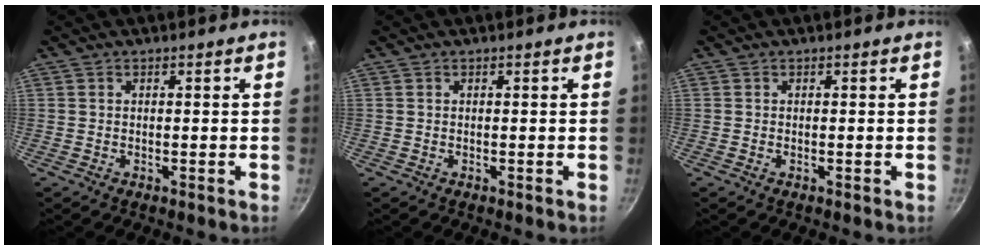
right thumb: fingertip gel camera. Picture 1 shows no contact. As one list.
[{"total": 0.0}, {"total": 0.0}]